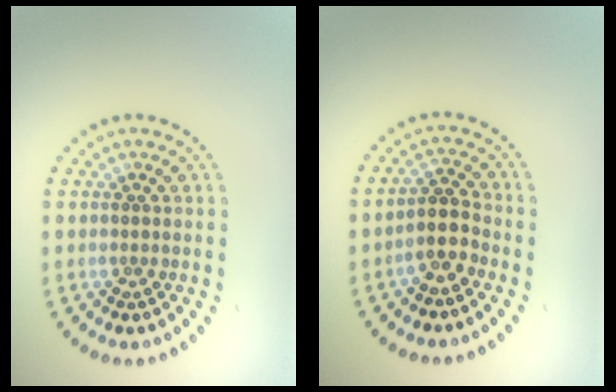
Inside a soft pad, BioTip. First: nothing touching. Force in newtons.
{"total": 2.4, "press": 2.0, "slide": 1.4}